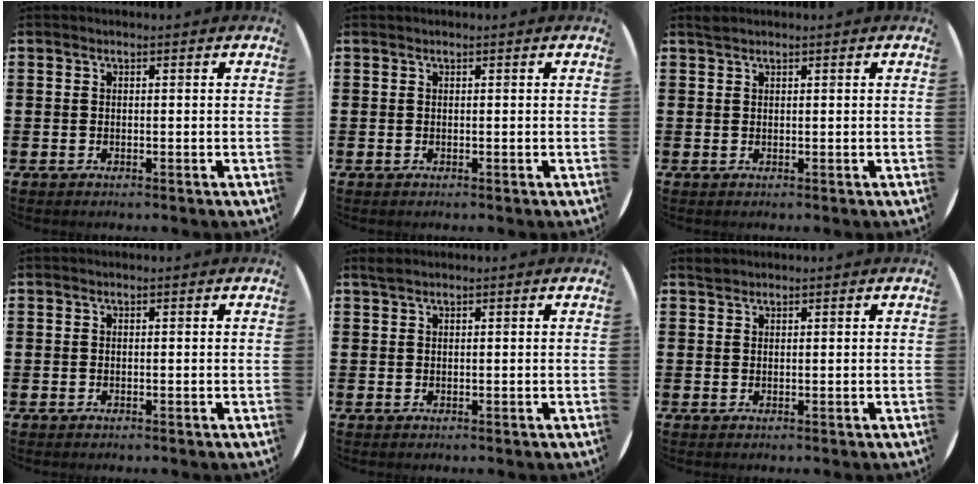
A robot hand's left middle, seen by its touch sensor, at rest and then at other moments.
{"total": 0.0}
{"total": 0.5, "force": [0.5, 0.0, 0.0], "torque": [-0.003, 0.000, 0.011]}
{"total": 0.0}
{"total": 0.7, "force": [0.6, 0.0, 0.3], "torque": [-0.008, 0.001, 0.012]}
{"total": 0.8, "force": [0.7, 0.1, -0.1], "torque": [0.000, 0.002, 0.015]}